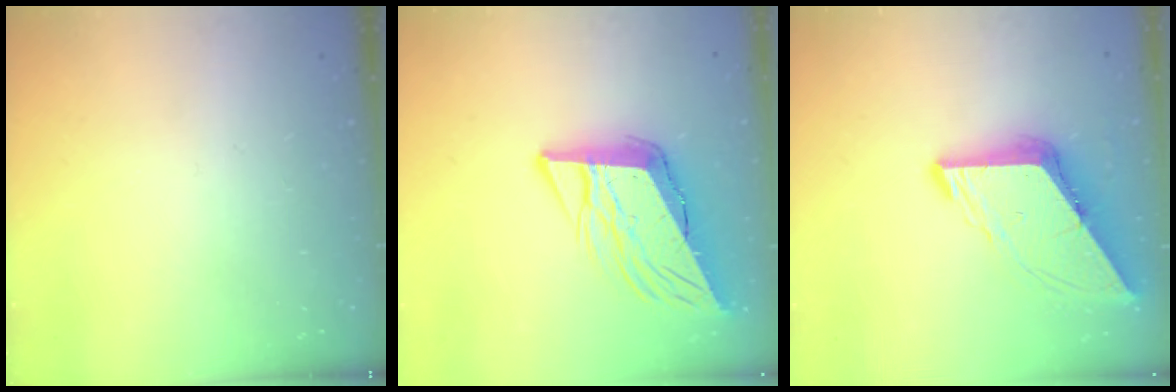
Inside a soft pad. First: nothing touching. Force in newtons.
{"total": 12.3, "press": 11.7, "slide": 3.6}
{"total": 9.9, "press": 9.9, "slide": 1.1}